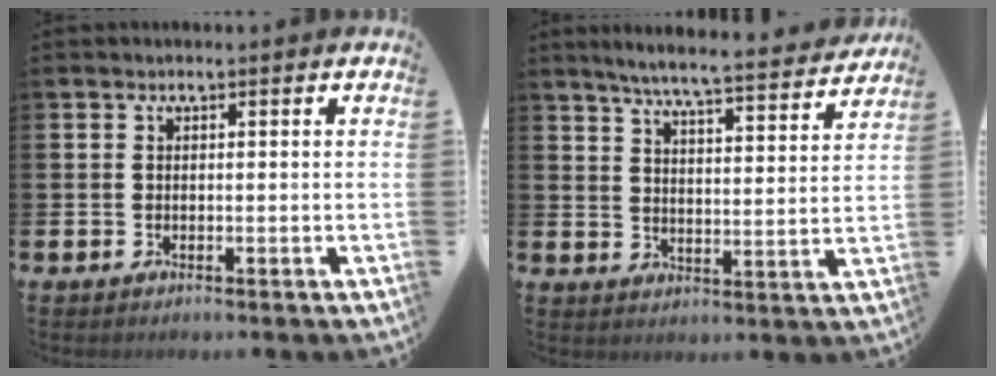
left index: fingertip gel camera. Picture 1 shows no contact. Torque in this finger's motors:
{"motor_torque": [0.75, -1.07, 0.55, 0.16]}